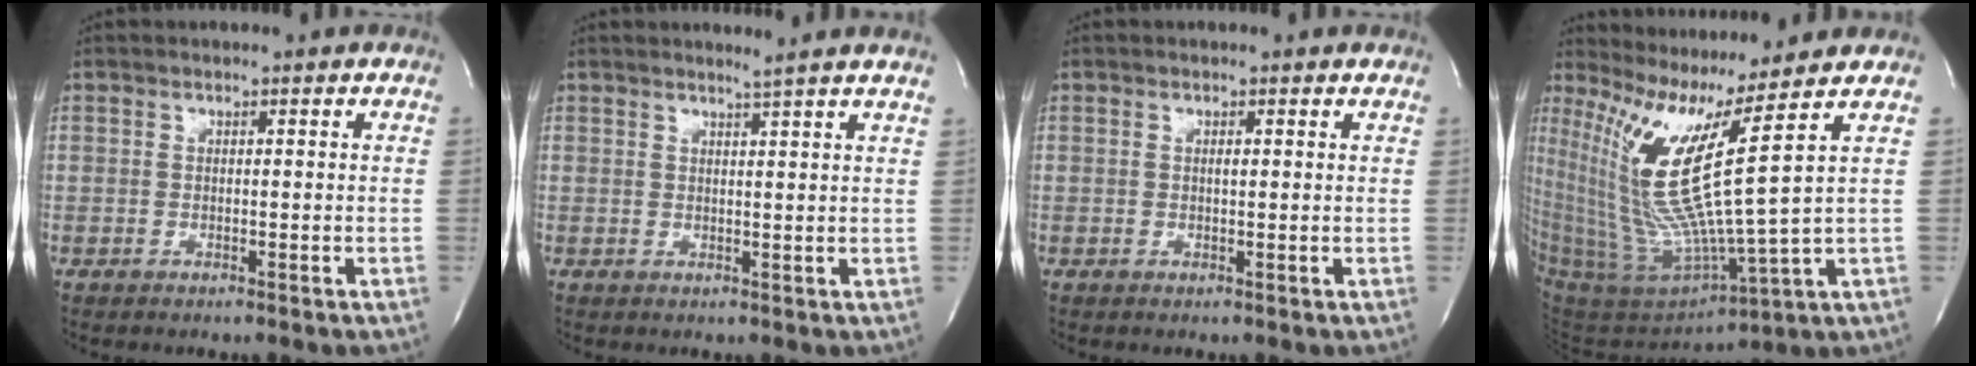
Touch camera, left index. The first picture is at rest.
{"total": 2.8, "force": [2.4, -1.2, 0.8], "torque": [-0.028, -0.015, 0.030]}
{"total": 0.7, "force": [0.3, 0.2, 0.6], "torque": [-0.017, 0.000, 0.004]}
{"total": 17.4, "force": [8.3, -2.7, 15.0], "torque": [-0.303, -0.045, 0.157]}